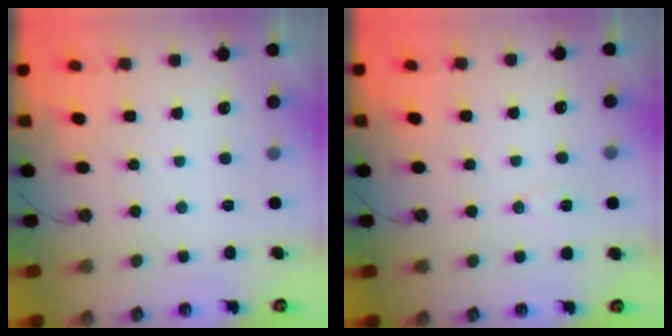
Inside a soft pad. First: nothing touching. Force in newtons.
{"total": 6.5, "press": 5.5, "slide": 3.5}